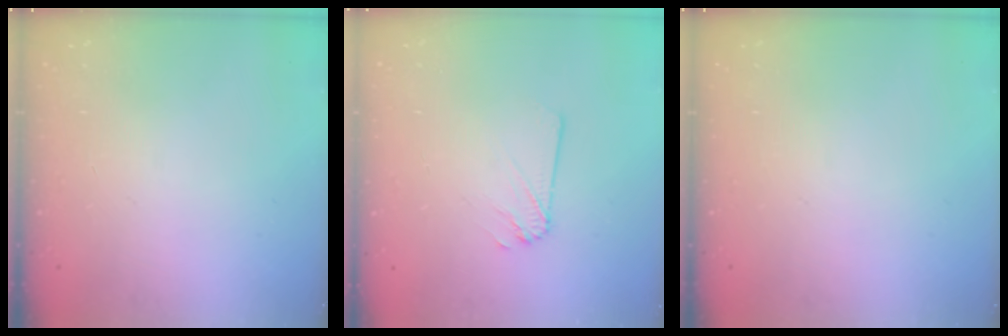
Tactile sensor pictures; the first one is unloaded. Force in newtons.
{"total": 2.0, "press": 2.0, "slide": 0.1}
{"total": 0.0}